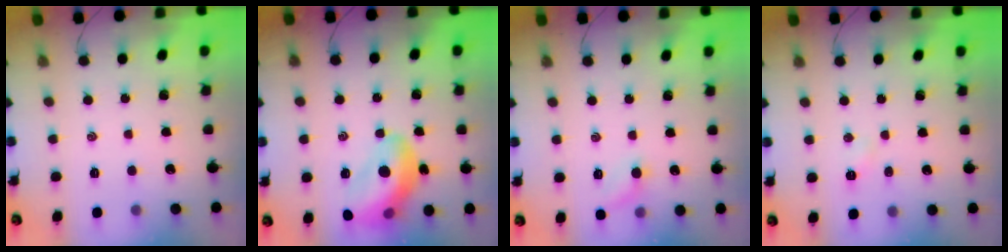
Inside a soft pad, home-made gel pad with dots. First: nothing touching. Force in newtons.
{"total": 15.1, "press": 14.8, "slide": 2.9}
{"total": 6.9, "press": 6.7, "slide": 1.6}
{"total": 2.4, "press": 2.3, "slide": 0.8}